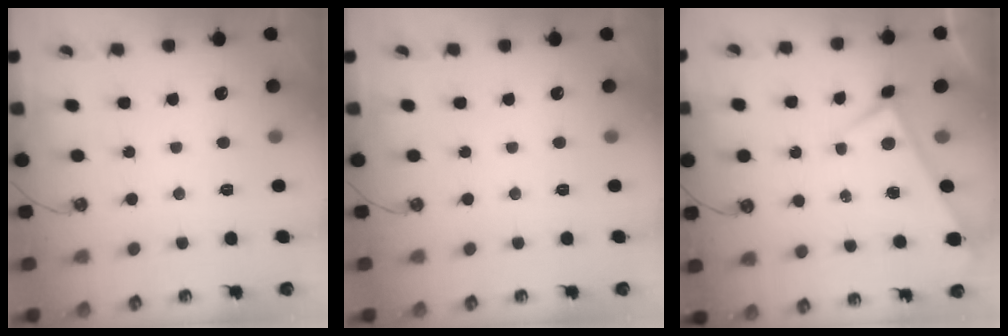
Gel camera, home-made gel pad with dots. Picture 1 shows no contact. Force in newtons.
{"total": 0.0}
{"total": 0.0}